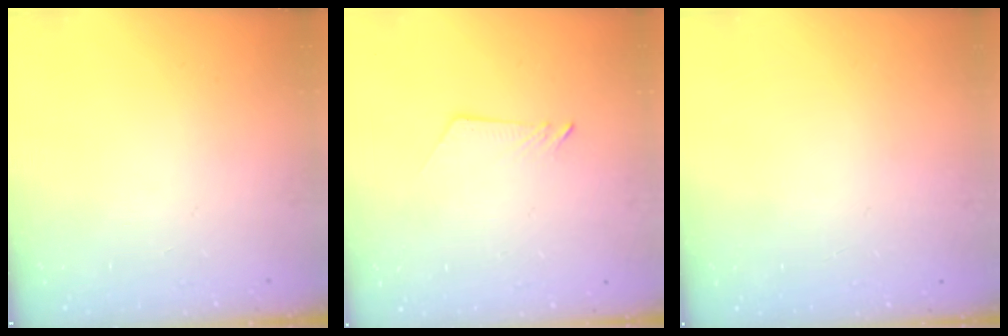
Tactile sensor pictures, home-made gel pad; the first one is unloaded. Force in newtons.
{"total": 2.5, "press": 2.5, "slide": 0.2}
{"total": 0.7, "press": 0.3, "slide": 0.7}